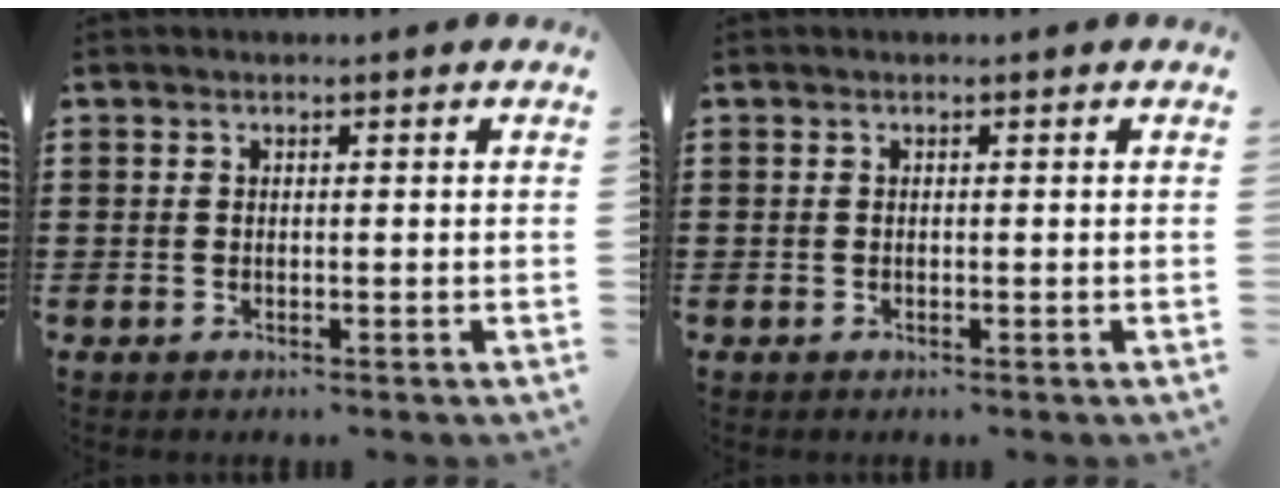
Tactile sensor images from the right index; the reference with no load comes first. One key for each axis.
{"total": 0.0}